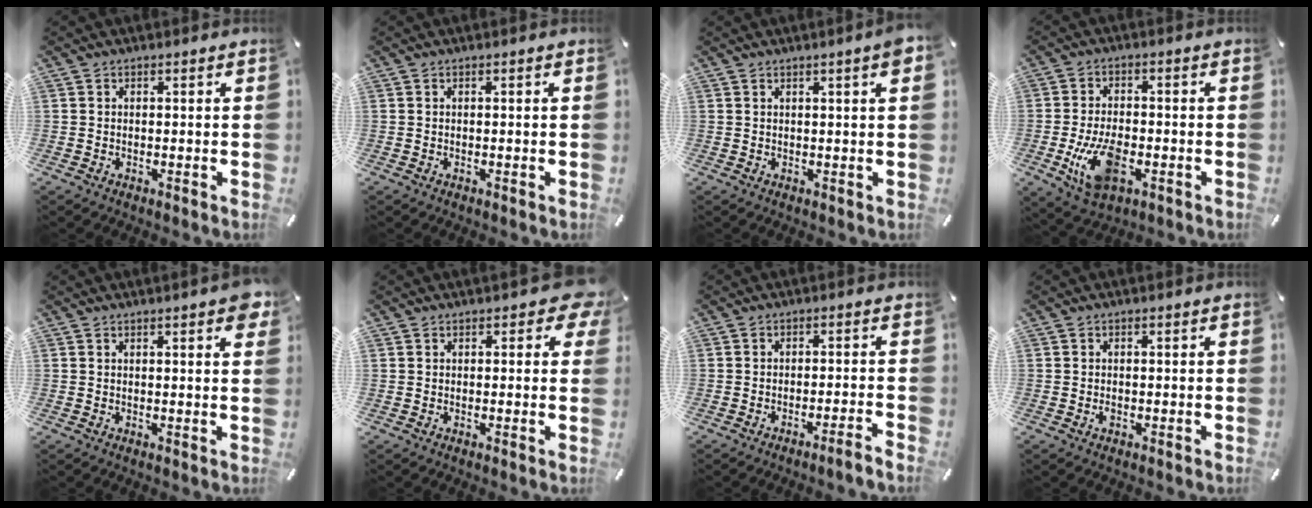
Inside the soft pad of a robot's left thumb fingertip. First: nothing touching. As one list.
[{"total": 0.0}, {"total": 3.3, "force": [1.3, 0.2, 3.0], "torque": [-0.049, -0.004, 0.020]}, {"total": 10.9, "force": [-3.2, 6.3, 8.2], "torque": [-0.172, -0.002, -0.056]}, {"total": 3.0, "force": [1.6, 0.6, 2.4], "torque": [-0.033, -0.005, 0.024]}, {"total": 4.3, "force": [2.1, 2.7, 2.6], "torque": [-0.023, -0.004, 0.034]}, {"total": 3.3, "force": [-1.9, -0.3, 2.7], "torque": [-0.041, -0.005, -0.033]}, {"total": 0.7, "force": [-0.2, 0.5, 0.5], "torque": [-0.009, 0.000, -0.004]}]